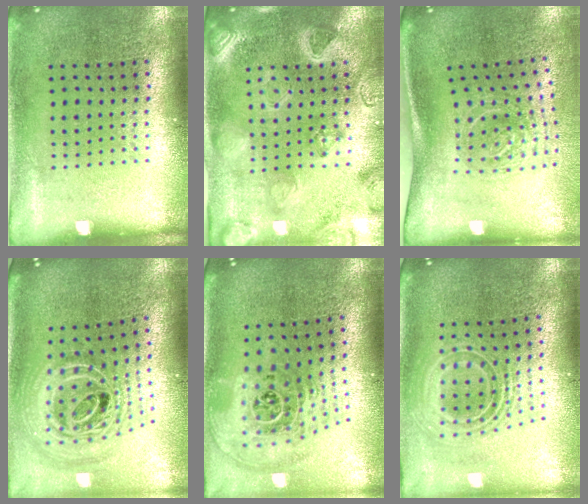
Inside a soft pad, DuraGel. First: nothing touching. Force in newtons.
{"total": 3.0, "press": 2.9, "slide": 0.7}
{"total": 1.9, "press": 1.4, "slide": 1.4}
{"total": 2.8, "press": 1.9, "slide": 2.0}
{"total": 2.8, "press": 1.9, "slide": 2.0}
{"total": 2.3, "press": 1.7, "slide": 1.6}